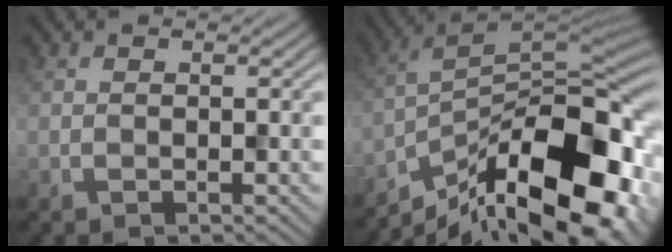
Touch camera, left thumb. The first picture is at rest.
{"total": 17.2, "force": [-9.9, 6.8, 12.2], "torque": [-0.208, -0.017, -0.165]}